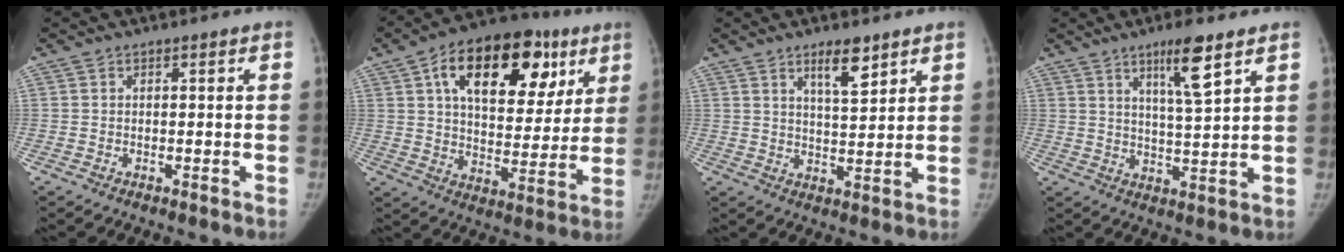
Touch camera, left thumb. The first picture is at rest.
{"total": 24.4, "force": [10.6, 13.5, 17.3], "torque": [-0.221, 0.006, 0.165]}
{"total": 6.1, "force": [4.0, 1.8, 4.2], "torque": [-0.055, -0.032, 0.068]}
{"total": 8.1, "force": [4.9, 0.8, 6.5], "torque": [-0.109, -0.033, 0.087]}